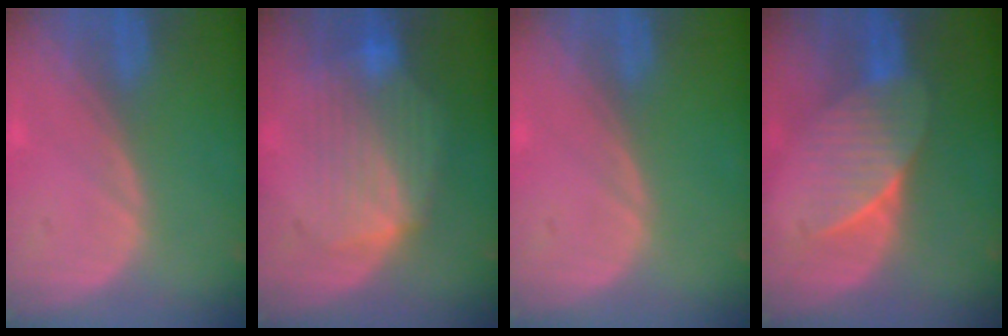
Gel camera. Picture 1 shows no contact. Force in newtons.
{"total": 8.3, "press": 7.8, "slide": 2.9}
{"total": 0.0}
{"total": 7.3, "press": 6.8, "slide": 2.7}